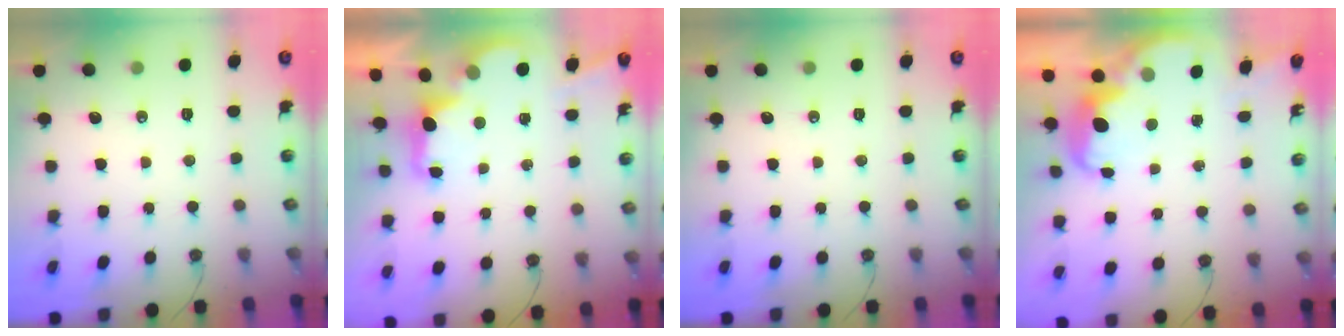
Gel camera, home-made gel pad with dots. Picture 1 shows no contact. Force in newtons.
{"total": 2.5, "press": 2.4, "slide": 0.8}
{"total": 0.0}
{"total": 3.2, "press": 3.2, "slide": 0.6}